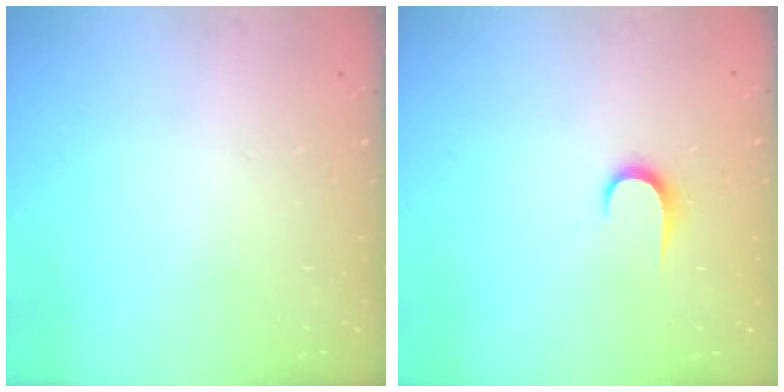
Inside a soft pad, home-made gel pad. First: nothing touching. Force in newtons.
{"total": 6.1, "press": 6.1, "slide": 0.6}